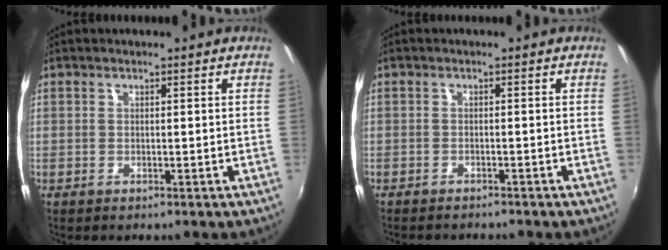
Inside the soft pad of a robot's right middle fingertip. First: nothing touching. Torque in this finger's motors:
{"motor_torque": [0.95, -1.18, 0.12, 0.06]}